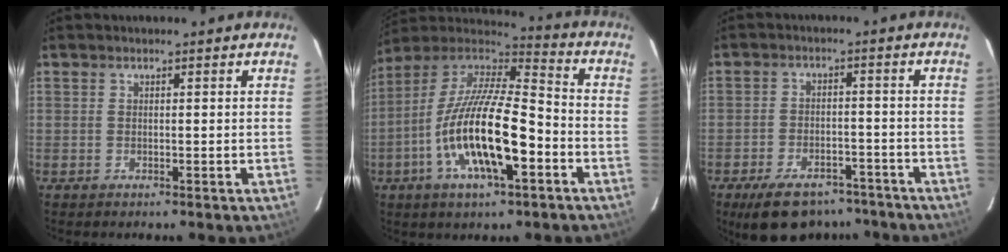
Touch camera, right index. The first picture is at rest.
{"total": 20.8, "force": [-7.1, 6.5, 18.4], "torque": [-0.350, -0.023, -0.136]}
{"total": 13.2, "force": [-9.9, 6.4, 5.9], "torque": [-0.128, 0.007, -0.135]}